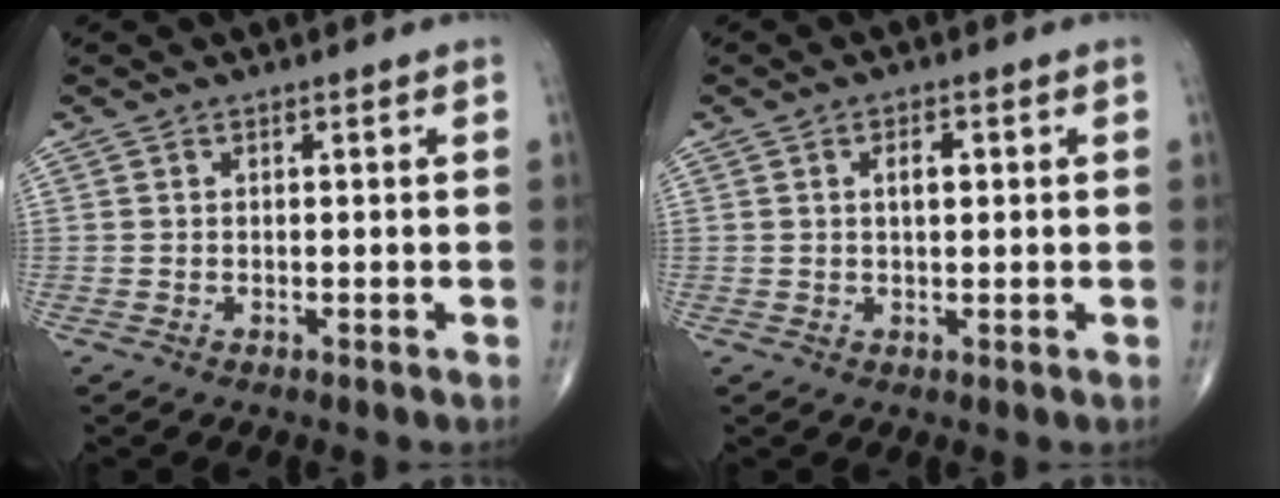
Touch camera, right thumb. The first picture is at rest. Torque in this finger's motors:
{"motor_torque": [0.37, 0.67, 0.26, -0.12, 0.01]}